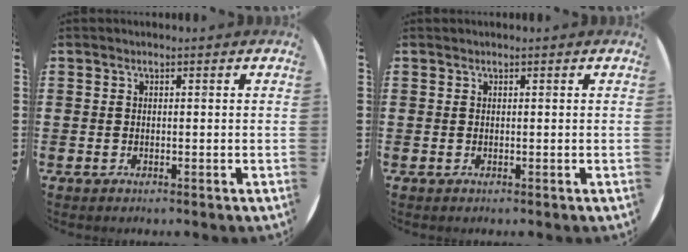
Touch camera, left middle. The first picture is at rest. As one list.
[{"total": 0.0}]